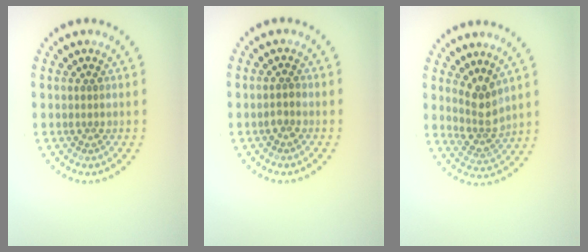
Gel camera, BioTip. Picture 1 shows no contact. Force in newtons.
{"total": 0.8, "press": 0.8, "slide": 0.2}
{"total": 2.8, "press": 2.1, "slide": 1.8}